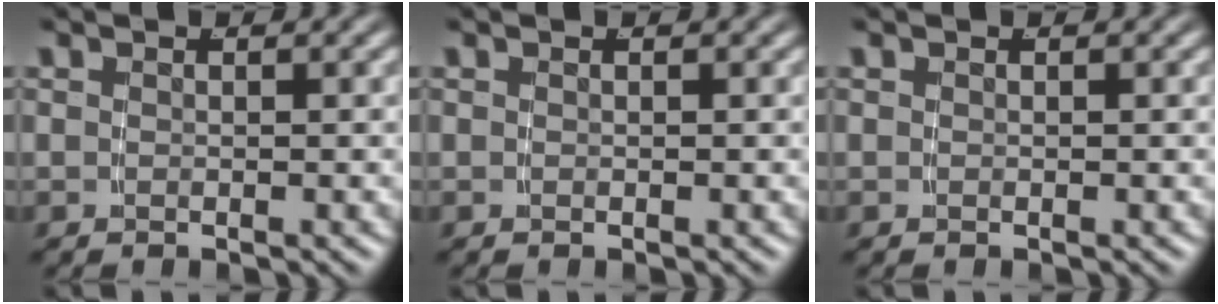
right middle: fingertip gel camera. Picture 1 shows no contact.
{"total": 0.0}
{"total": 0.0}